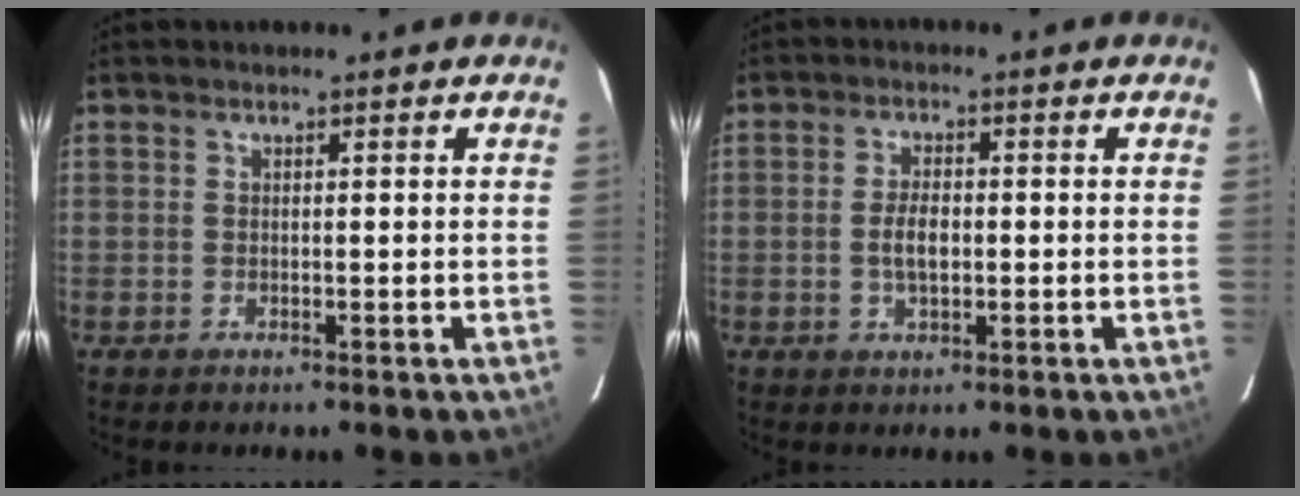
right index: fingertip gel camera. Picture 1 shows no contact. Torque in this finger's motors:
{"motor_torque": [0.49, -0.25, 0.25, 0.08]}